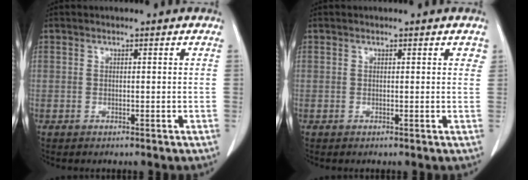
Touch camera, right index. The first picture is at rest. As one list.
[{"total": 1.0, "force": [0.6, 0.5, 0.6], "torque": [-0.002, -0.001, 0.002]}]